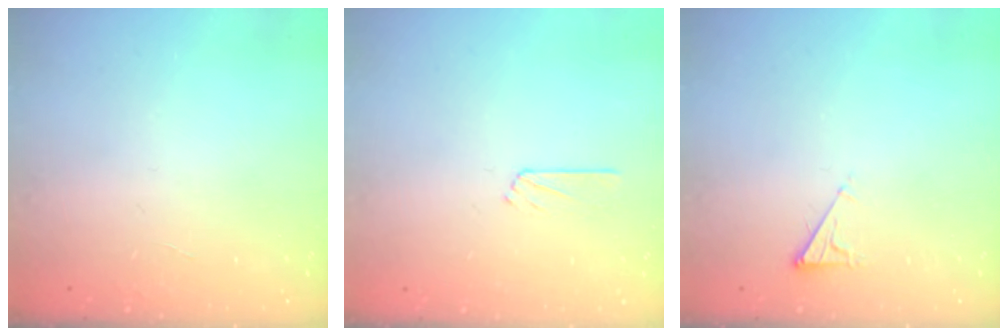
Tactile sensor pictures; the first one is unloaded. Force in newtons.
{"total": 2.5, "press": 2.5, "slide": 0.2}
{"total": 2.9, "press": 2.9, "slide": 0.5}